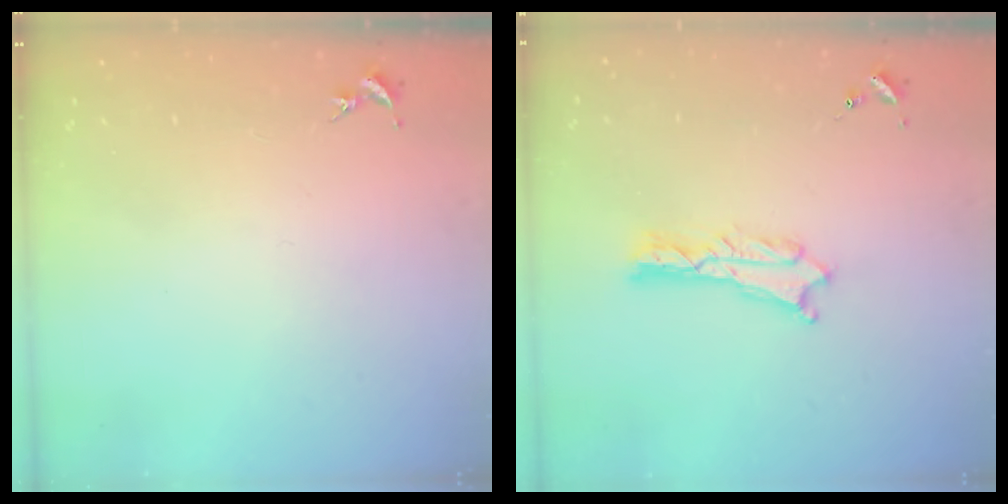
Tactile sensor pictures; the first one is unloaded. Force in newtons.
{"total": 1.8, "press": 1.7, "slide": 0.2}